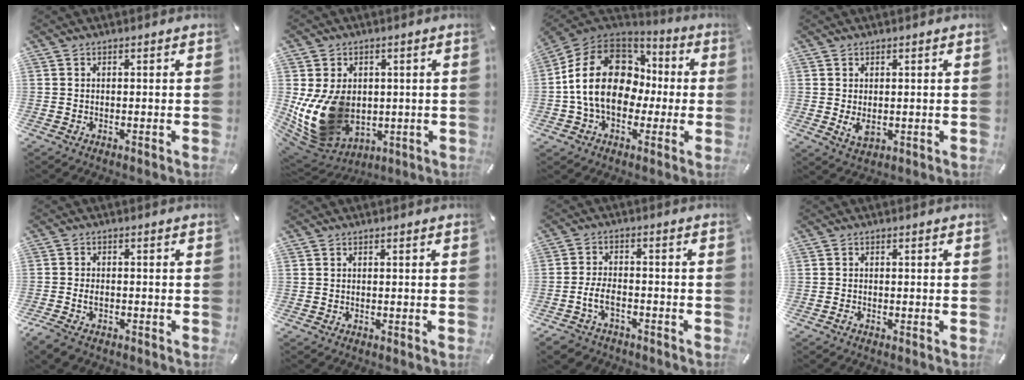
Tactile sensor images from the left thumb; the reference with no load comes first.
{"total": 15.8, "force": [-0.2, 12.5, 9.7], "torque": [-0.211, -0.014, 0.003]}
{"total": 19.4, "force": [-0.2, 15.2, 12.1], "torque": [-0.240, 0.019, 0.001]}
{"total": 3.1, "force": [0.0, 2.0, 2.3], "torque": [-0.049, -0.006, -0.002]}
{"total": 3.2, "force": [-1.6, 2.1, 1.9], "torque": [-0.047, 0.004, -0.032]}
{"total": 0.0}
{"total": 6.0, "force": [-2.8, 3.9, 3.6], "torque": [-0.085, 0.013, -0.057]}
{"total": 0.8, "force": [-0.6, 0.3, 0.4], "torque": [-0.008, -0.001, -0.012]}